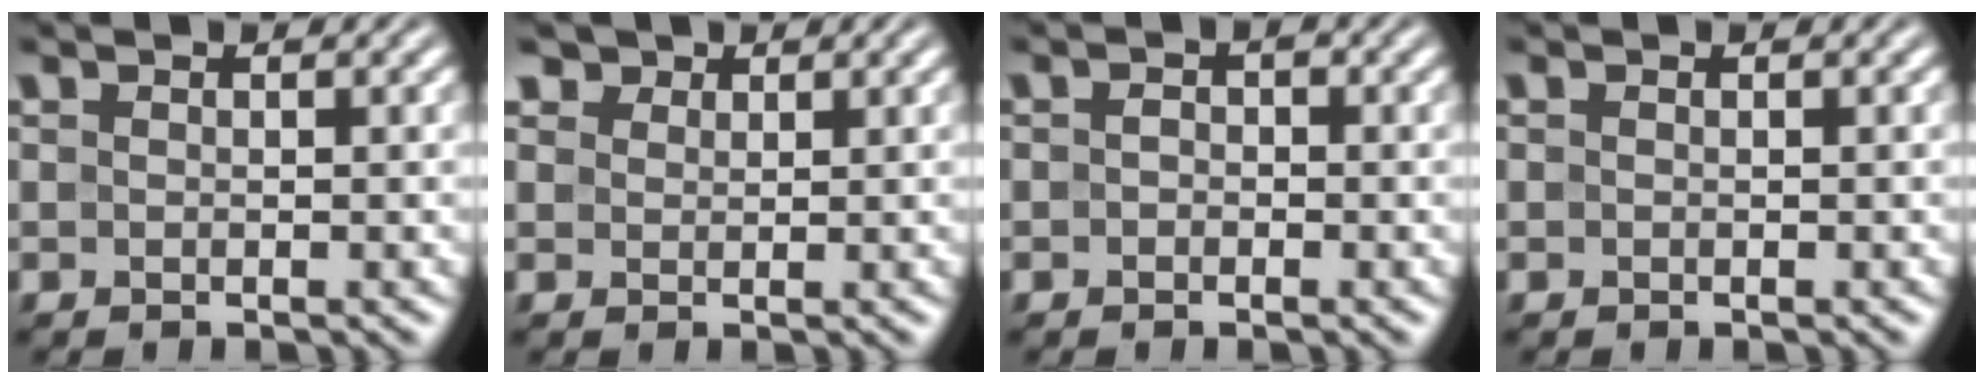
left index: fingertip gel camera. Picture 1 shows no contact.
{"total": 2.4, "force": [1.8, 1.5, 0.7], "torque": [-0.018, -0.006, 0.032]}
{"total": 1.0, "force": [-0.3, 0.8, 0.5], "torque": [-0.010, -0.001, -0.008]}
{"total": 0.0}